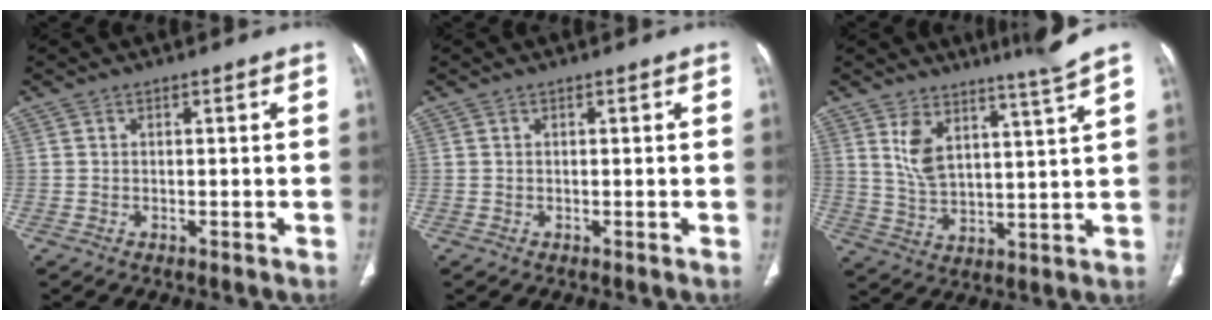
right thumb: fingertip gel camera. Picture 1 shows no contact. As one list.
[{"total": 0.0}, {"total": 9.1, "force": [6.5, 0.7, 6.4], "torque": [-0.113, -0.056, 0.123]}]